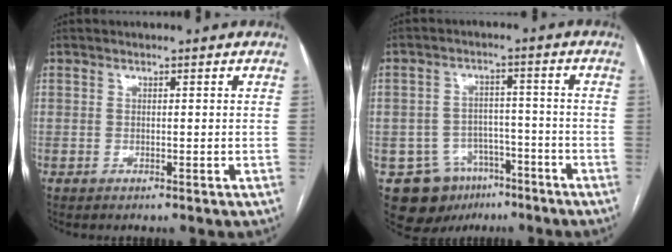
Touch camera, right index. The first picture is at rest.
{"total": 10.4, "force": [-6.1, 7.9, 3.1], "torque": [-0.052, 0.021, -0.085]}